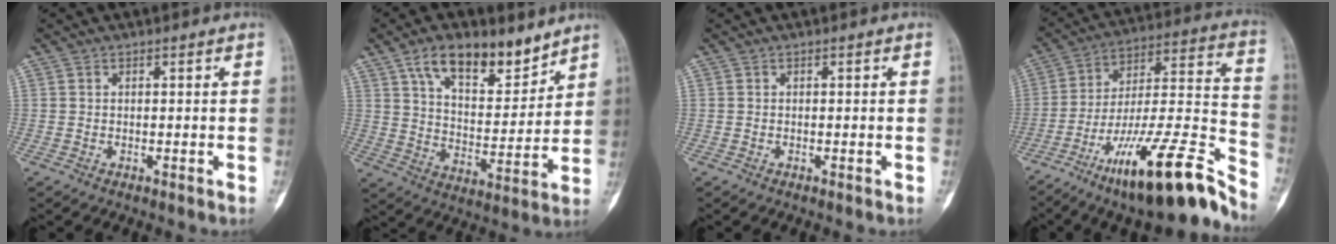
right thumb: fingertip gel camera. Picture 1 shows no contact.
{"total": 14.8, "force": [9.8, 6.8, 8.8], "torque": [-0.108, -0.058, 0.170]}
{"total": 0.0}
{"total": 26.0, "force": [-17.3, 5.2, 18.7], "torque": [-0.252, 0.094, -0.278]}